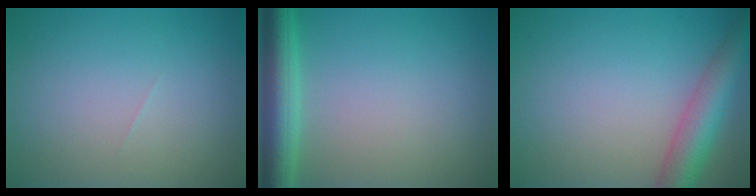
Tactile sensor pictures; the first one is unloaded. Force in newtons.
{"total": 4.9, "press": 4.9, "slide": 0.2}
{"total": 5.3, "press": 5.3, "slide": 0.3}